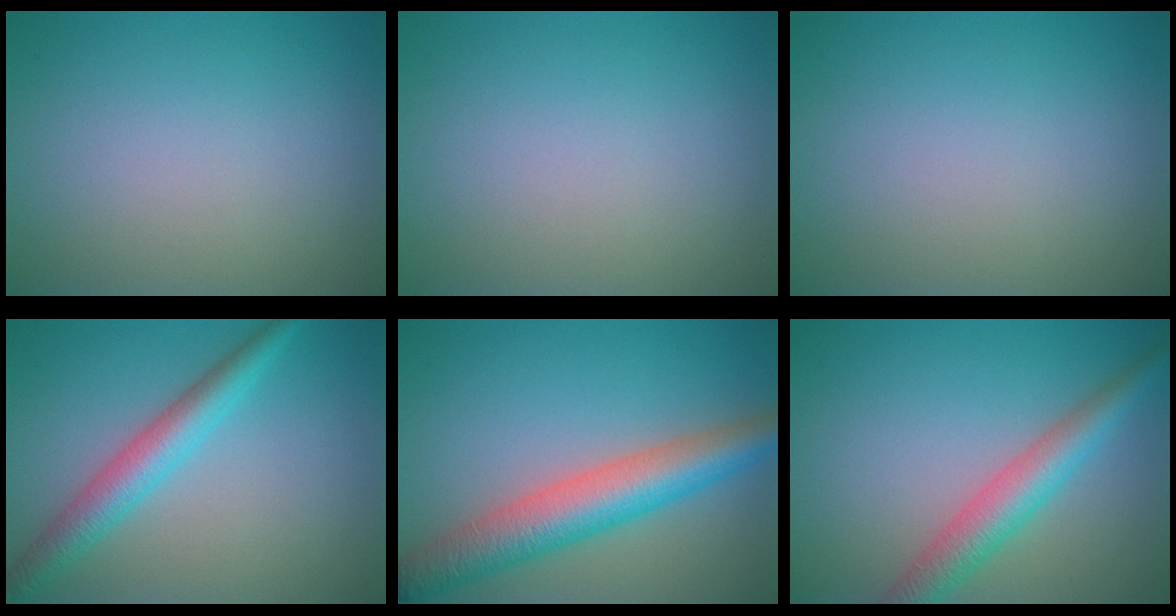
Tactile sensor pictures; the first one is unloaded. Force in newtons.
{"total": 0.0}
{"total": 0.0}
{"total": 4.1, "press": 4.1, "slide": 0.1}
{"total": 6.9, "press": 6.9, "slide": 0.2}
{"total": 4.4, "press": 4.4, "slide": 0.2}